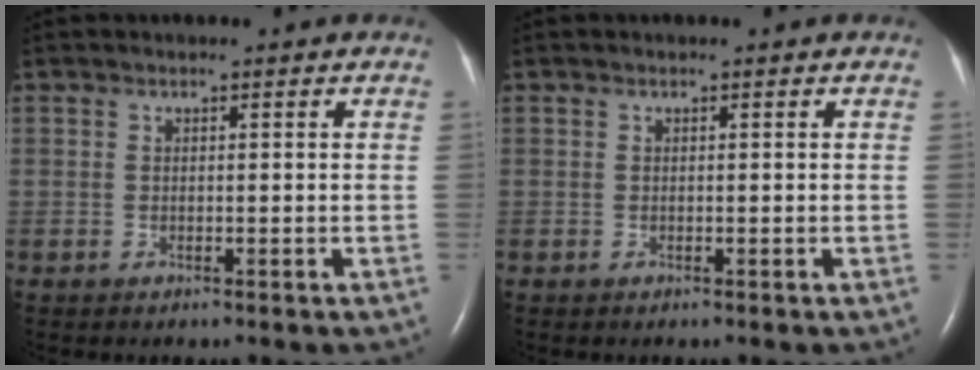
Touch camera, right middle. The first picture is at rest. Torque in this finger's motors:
{"motor_torque": [-0.05, 0.12, 0.00, 0.01]}